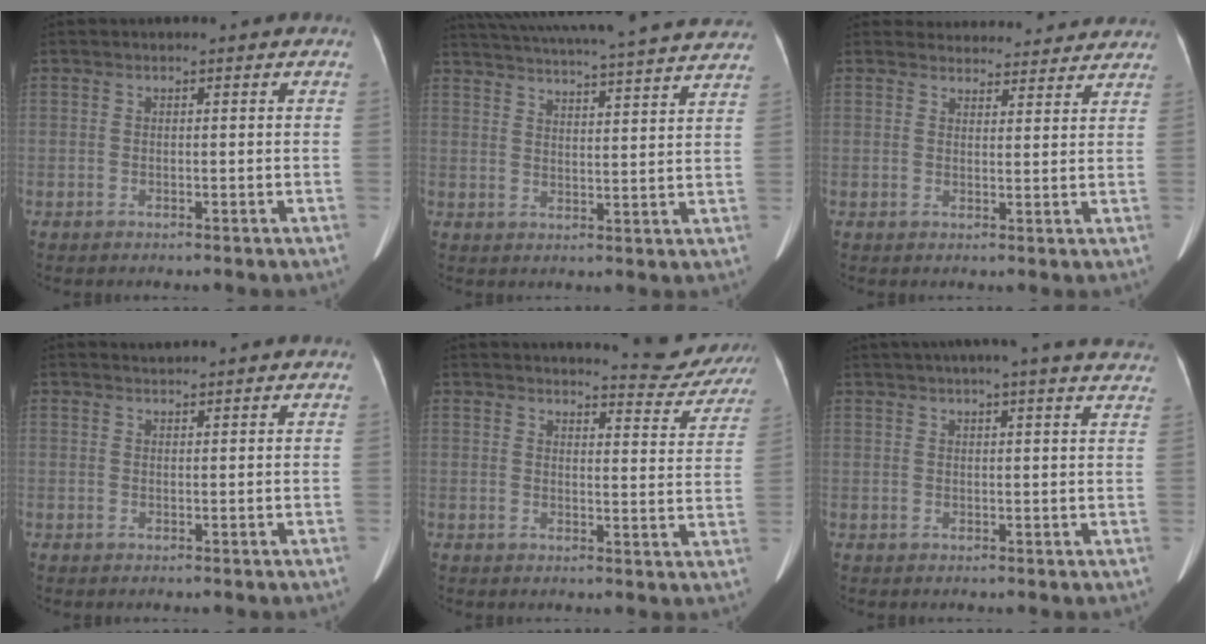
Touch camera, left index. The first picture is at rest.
{"total": 27.8, "force": [25.6, 1.7, 10.8], "torque": [-0.190, -0.016, 0.324]}
{"total": 10.8, "force": [10.3, 3.2, 0.9], "torque": [0.016, 0.015, 0.110]}
{"total": 1.4, "force": [1.3, -0.1, -0.2], "torque": [-0.006, 0.012, 0.025]}
{"total": 11.3, "force": [11.1, 1.4, 1.4], "torque": [-0.001, -0.044, 0.111]}
{"total": 18.7, "force": [16.5, 0.7, 8.9], "torque": [-0.134, 0.008, 0.195]}